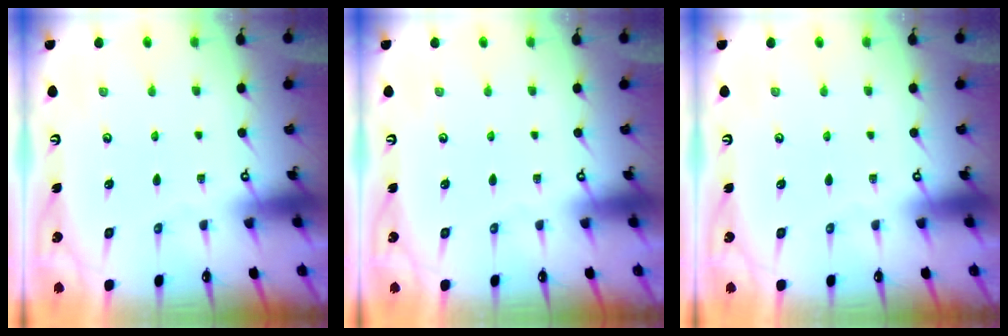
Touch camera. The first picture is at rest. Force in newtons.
{"total": 0.0}
{"total": 0.0}